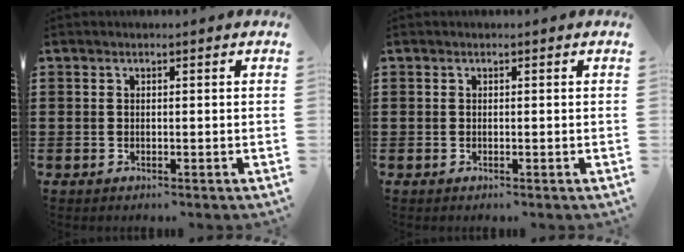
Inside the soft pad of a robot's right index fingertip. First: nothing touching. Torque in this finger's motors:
{"motor_torque": [0.01, 0.02, 0.00, 0.00]}